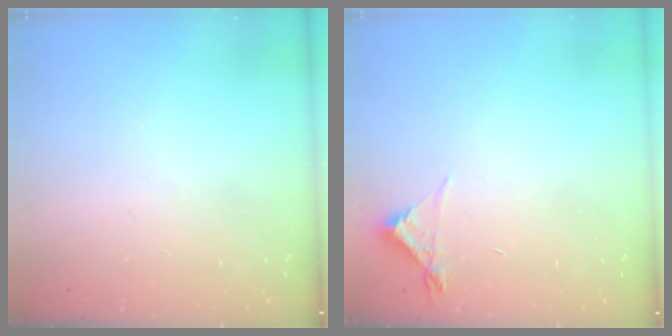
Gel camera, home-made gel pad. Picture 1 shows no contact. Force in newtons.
{"total": 3.0, "press": 3.0, "slide": 0.3}